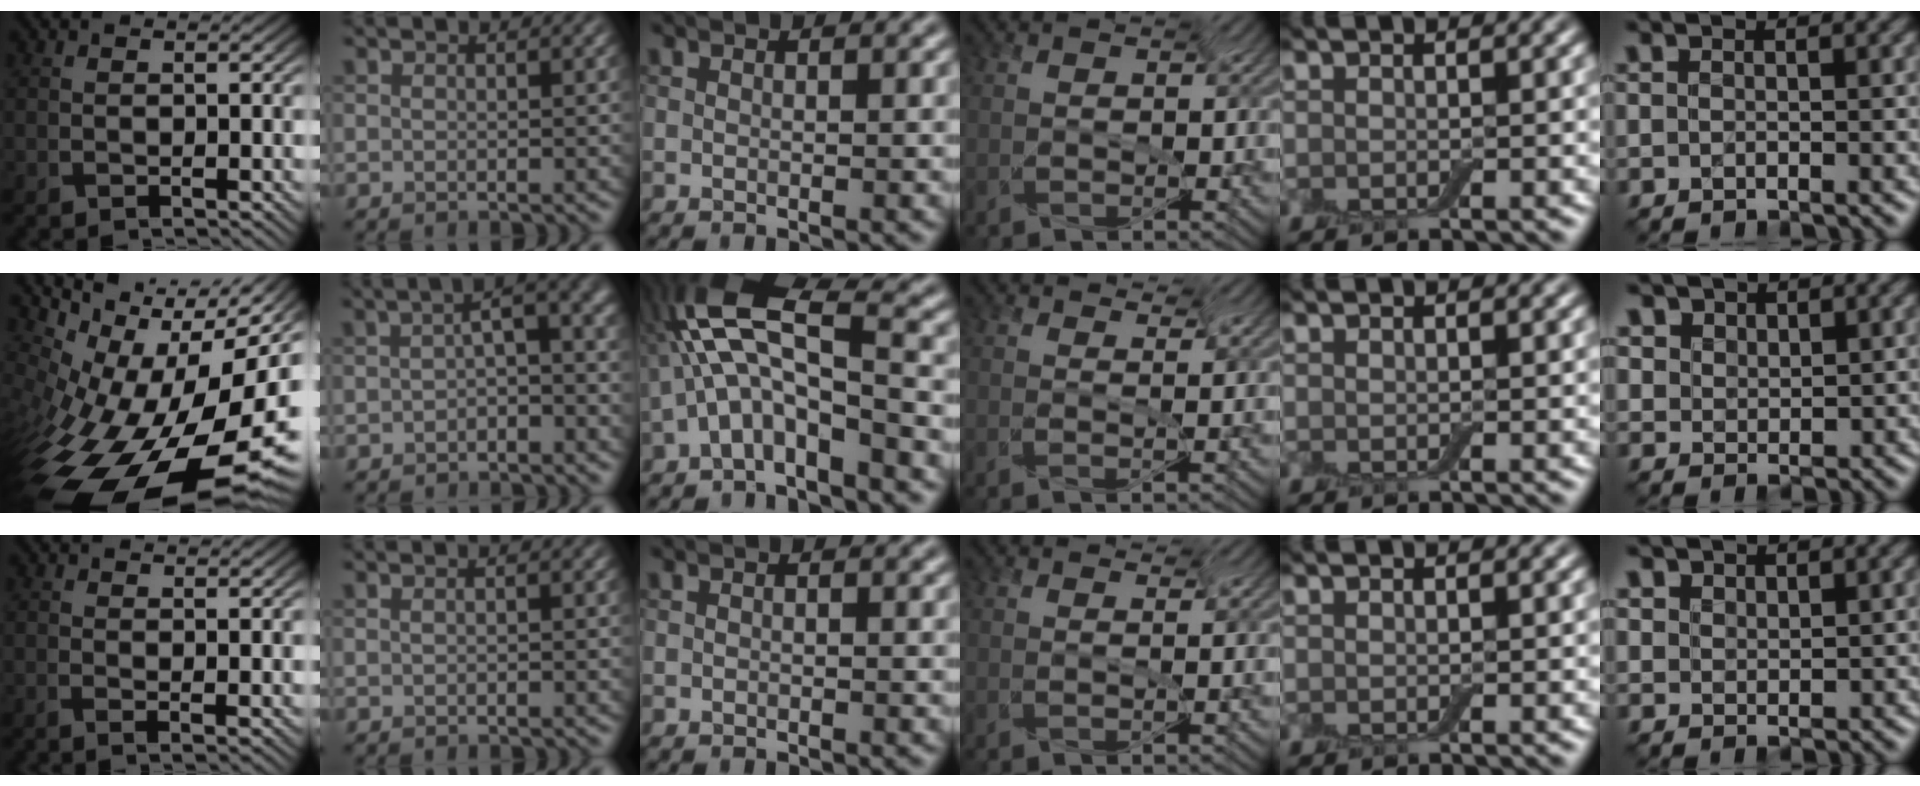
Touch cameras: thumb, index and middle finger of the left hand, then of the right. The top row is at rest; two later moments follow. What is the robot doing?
{"motion": "screw", "object": "jar lid"}